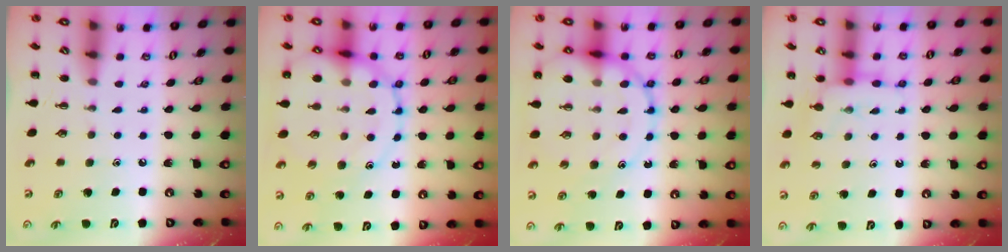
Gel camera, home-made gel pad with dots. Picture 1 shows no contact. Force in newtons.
{"total": 16.9, "press": 16.8, "slide": 2.0}
{"total": 19.3, "press": 18.8, "slide": 4.3}
{"total": 8.4, "press": 8.4, "slide": 0.5}